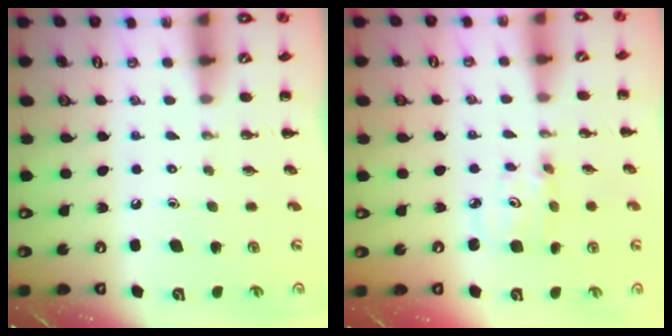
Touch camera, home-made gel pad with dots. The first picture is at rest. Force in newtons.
{"total": 2.8, "press": 2.8, "slide": 0.4}